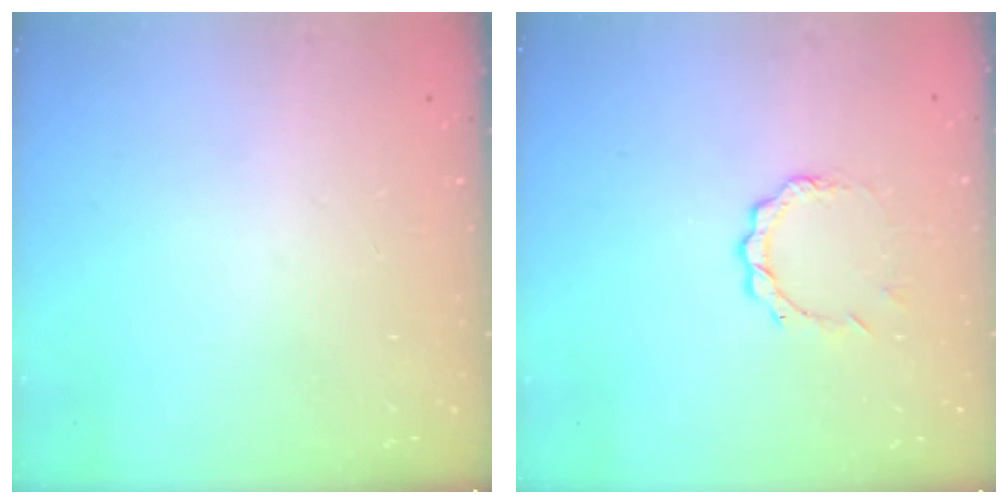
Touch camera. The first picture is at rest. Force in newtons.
{"total": 5.5, "press": 5.5, "slide": 0.5}